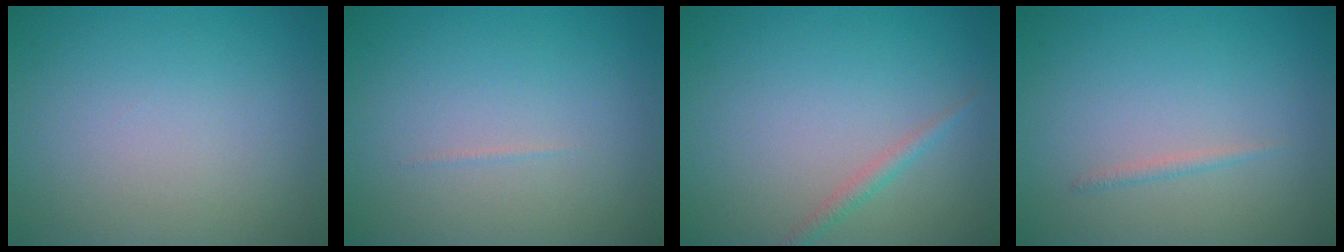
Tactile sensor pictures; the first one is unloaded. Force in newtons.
{"total": 0.6, "press": 0.6, "slide": 0.2}
{"total": 1.2, "press": 1.2, "slide": 0.1}
{"total": 0.7, "press": 0.7, "slide": 0.1}